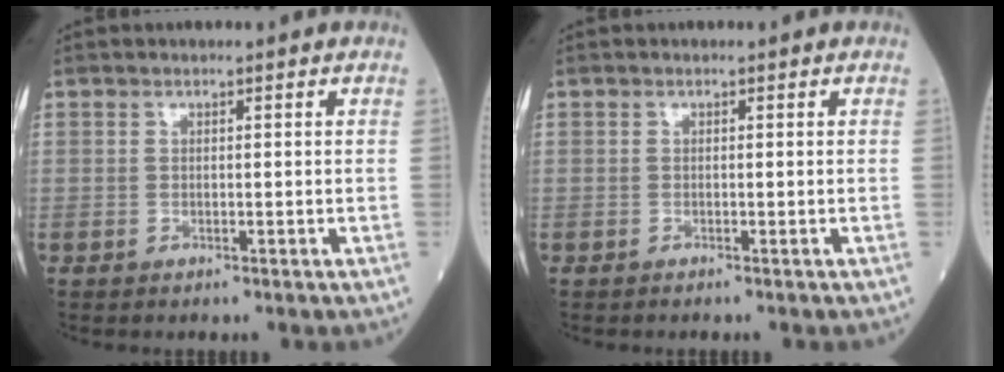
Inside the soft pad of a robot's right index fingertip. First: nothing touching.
{"total": 0.7, "force": [-0.7, 0.0, 0.3], "torque": [-0.002, -0.001, -0.010]}